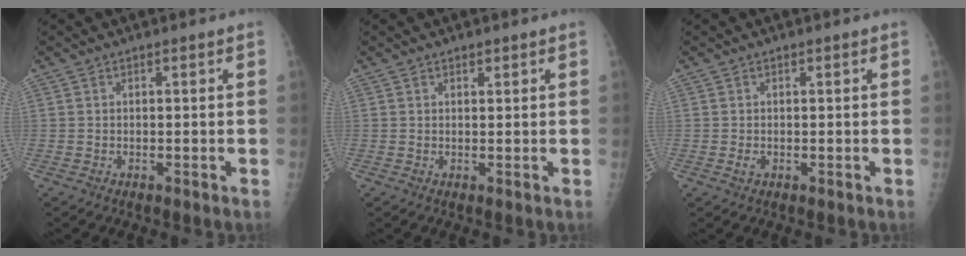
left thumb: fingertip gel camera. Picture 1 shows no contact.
{"total": 0.9, "force": [0.7, 0.4, 0.4], "torque": [0.001, -0.004, 0.009]}
{"total": 1.0, "force": [-0.1, 0.7, 0.7], "torque": [-0.012, -0.002, -0.003]}